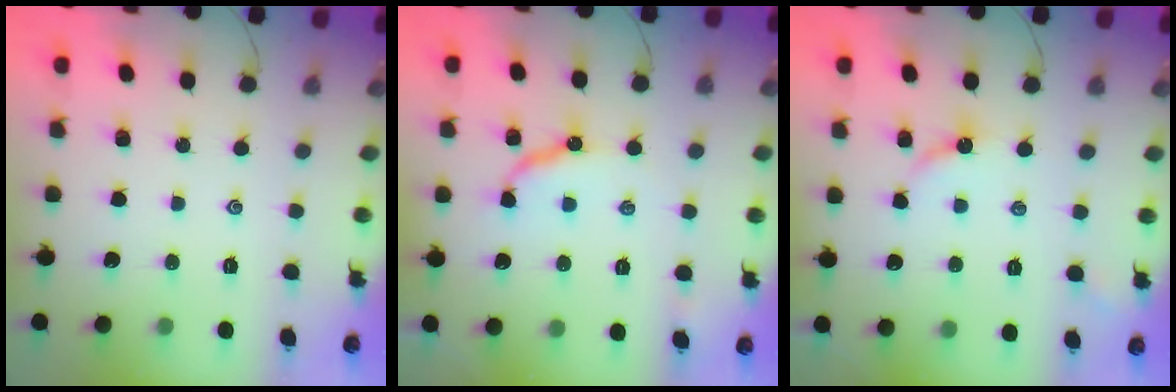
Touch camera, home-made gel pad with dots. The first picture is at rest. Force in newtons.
{"total": 9.3, "press": 9.3, "slide": 0.9}
{"total": 3.6, "press": 3.6, "slide": 0.3}